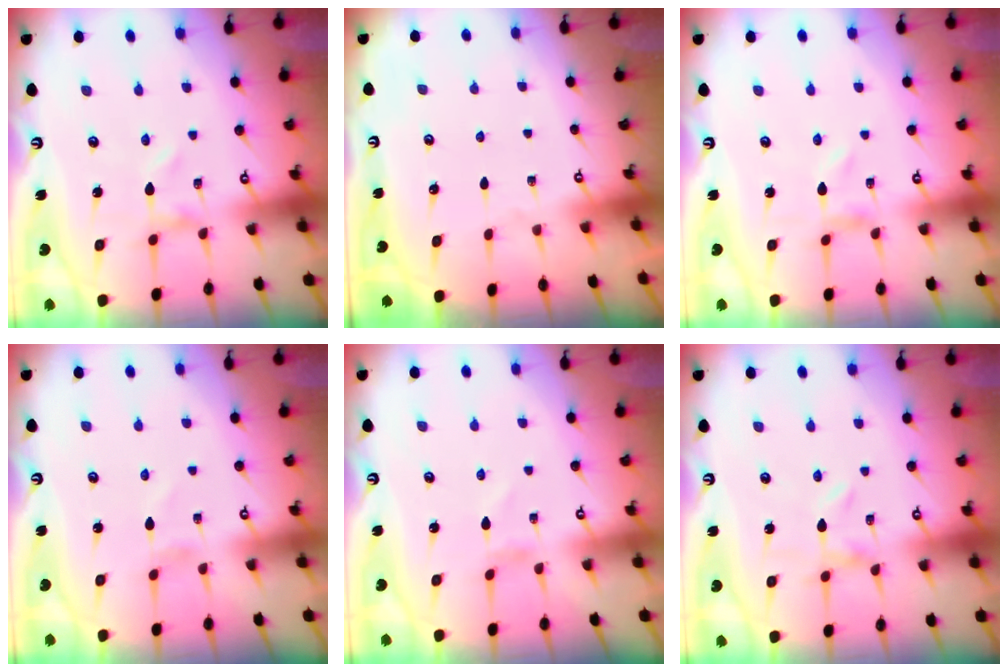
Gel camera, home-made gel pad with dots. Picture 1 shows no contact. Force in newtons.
{"total": 0.0}
{"total": 0.0}
{"total": 1.2, "press": 1.2, "slide": 0.1}
{"total": 0.5, "press": 0.5, "slide": 0.2}
{"total": 0.0}